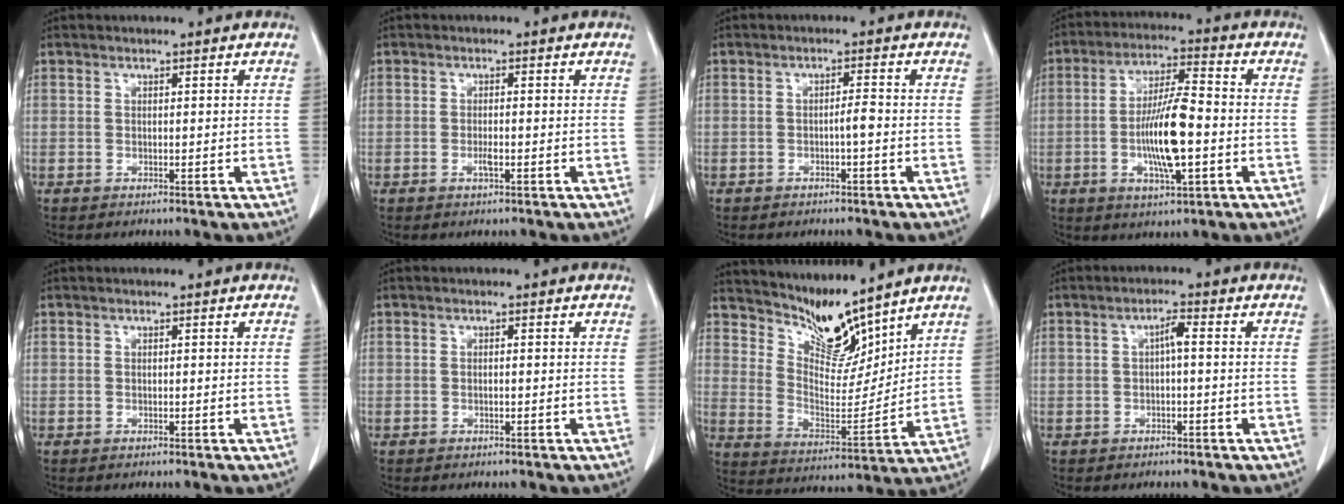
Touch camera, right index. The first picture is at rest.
{"total": 1.5, "force": [-0.5, 0.2, 1.4], "torque": [-0.026, 0.000, -0.008]}
{"total": 1.3, "force": [-0.4, 0.0, 1.2], "torque": [-0.019, 0.002, -0.006]}
{"total": 13.2, "force": [-2.7, 2.3, 12.7], "torque": [-0.241, 0.001, -0.047]}
{"total": 0.0}
{"total": 0.5, "force": [-0.1, 0.1, 0.5], "torque": [-0.010, 0.002, 0.001]}
{"total": 9.8, "force": [9.1, 2.1, 3.2], "torque": [-0.061, -0.009, 0.178]}
{"total": 2.1, "force": [0.0, 0.3, 2.1], "torque": [-0.034, 0.006, -0.001]}